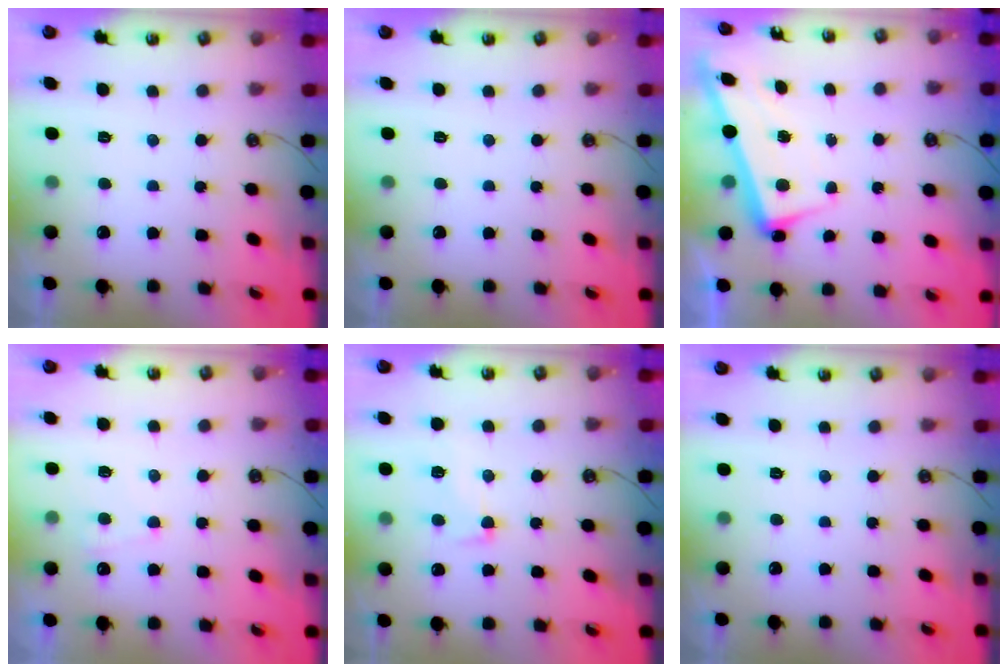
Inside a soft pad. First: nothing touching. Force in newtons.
{"total": 0.0}
{"total": 2.3, "press": 2.2, "slide": 0.7}
{"total": 2.9, "press": 2.8, "slide": 0.6}
{"total": 4.6, "press": 4.2, "slide": 1.8}
{"total": 0.0}